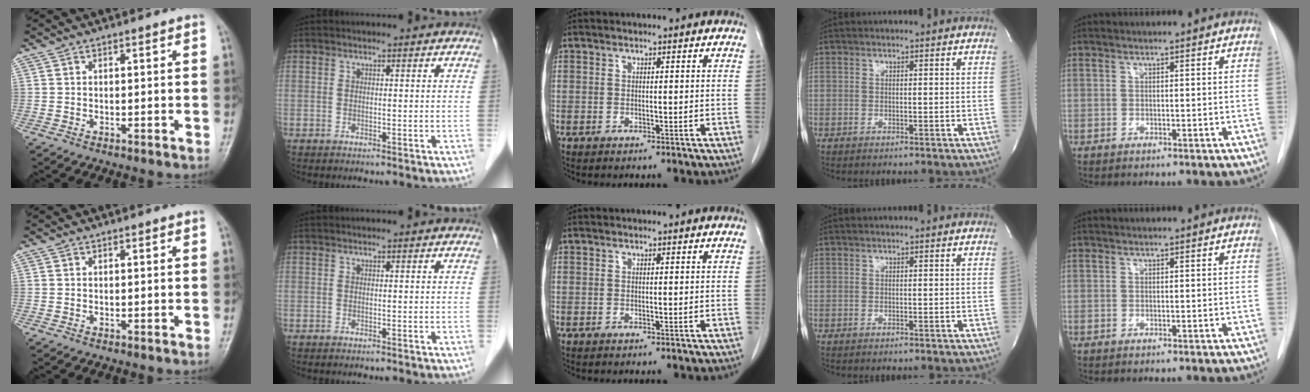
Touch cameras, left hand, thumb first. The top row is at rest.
{}